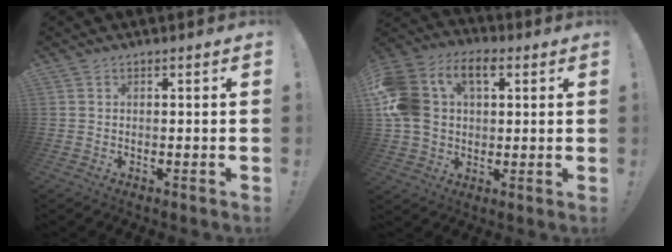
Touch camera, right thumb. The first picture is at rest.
{"total": 16.9, "force": [5.0, 12.0, 10.9], "torque": [-0.221, -0.003, 0.092]}